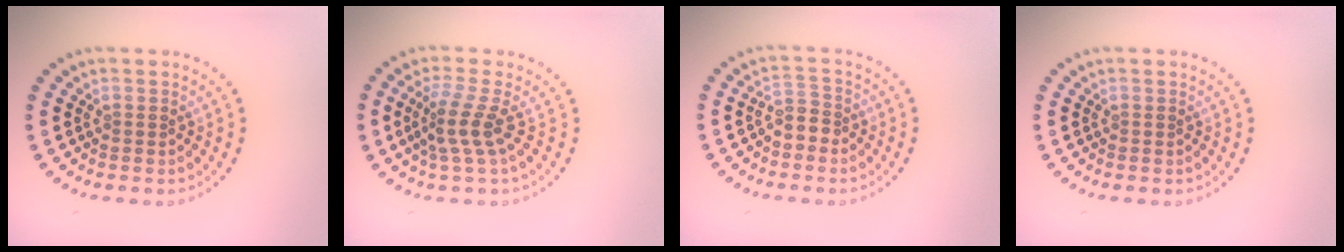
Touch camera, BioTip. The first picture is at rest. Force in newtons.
{"total": 2.8, "press": 1.9, "slide": 2.1}
{"total": 1.9, "press": 1.6, "slide": 1.0}
{"total": 0.0}